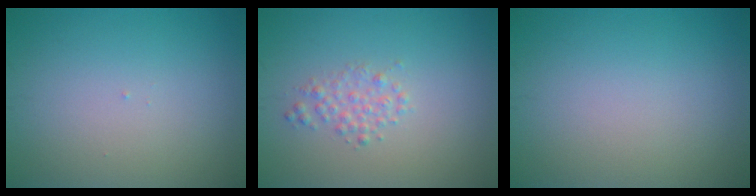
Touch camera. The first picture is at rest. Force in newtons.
{"total": 1.6, "press": 1.6, "slide": 0.1}
{"total": 0.0}